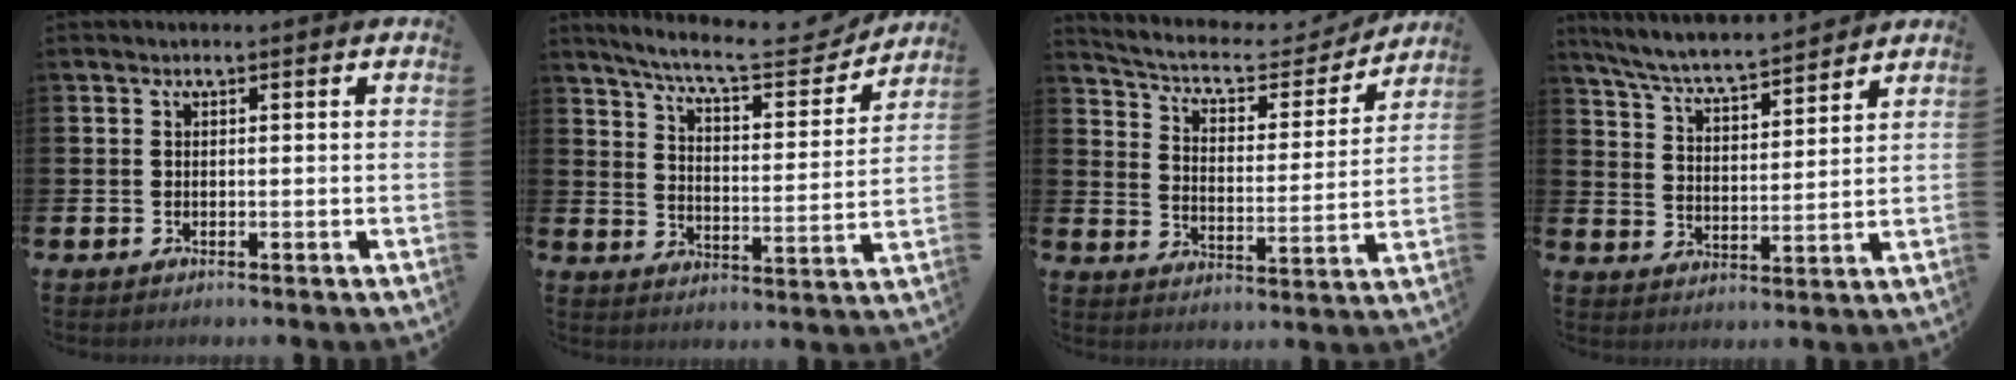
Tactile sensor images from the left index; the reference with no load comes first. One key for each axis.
{"total": 9.3, "fx": 8.5, "fy": 1.4, "fz": 3.5, "tx": -0.083, "ty": -0.057, "tz": 0.143}
{"total": 6.8, "fx": 6.0, "fy": 2.3, "fz": 2.2, "tx": -0.067, "ty": -0.042, "tz": 0.096}
{"total": 6.5, "fx": 6.2, "fy": 0.3, "fz": 1.8, "tx": -0.060, "ty": -0.044, "tz": 0.106}